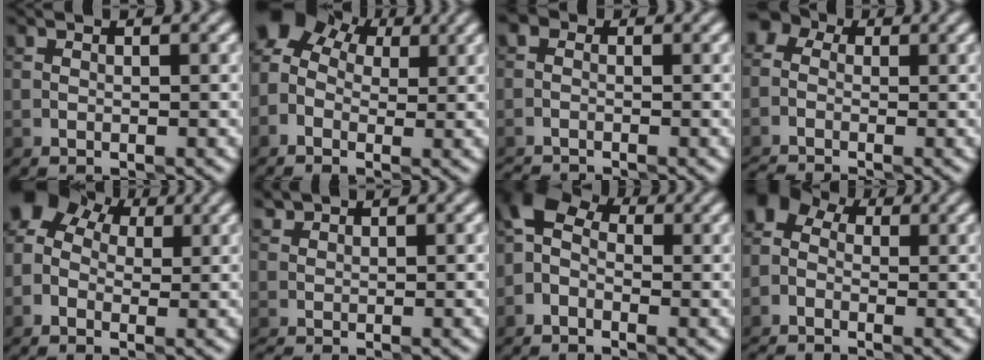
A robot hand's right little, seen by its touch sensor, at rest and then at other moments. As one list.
[{"total": 8.2, "force": [2.0, 5.8, 5.5], "torque": [-0.104, 0.044, 0.014]}, {"total": 1.8, "force": [-1.7, 0.7, 0.3], "torque": [-0.001, -0.006, -0.034]}, {"total": 3.2, "force": [-2.0, 2.1, 1.4], "torque": [-0.024, 0.002, -0.040]}, {"total": 7.3, "force": [1.6, 5.3, 4.8], "torque": [-0.094, 0.038, 0.007]}, {"total": 0.0}, {"total": 4.5, "force": [-0.1, 3.2, 3.1], "torque": [-0.058, 0.027, -0.017]}, {"total": 3.5, "force": [-1.3, 2.7, 1.8], "torque": [-0.036, 0.006, -0.028]}]